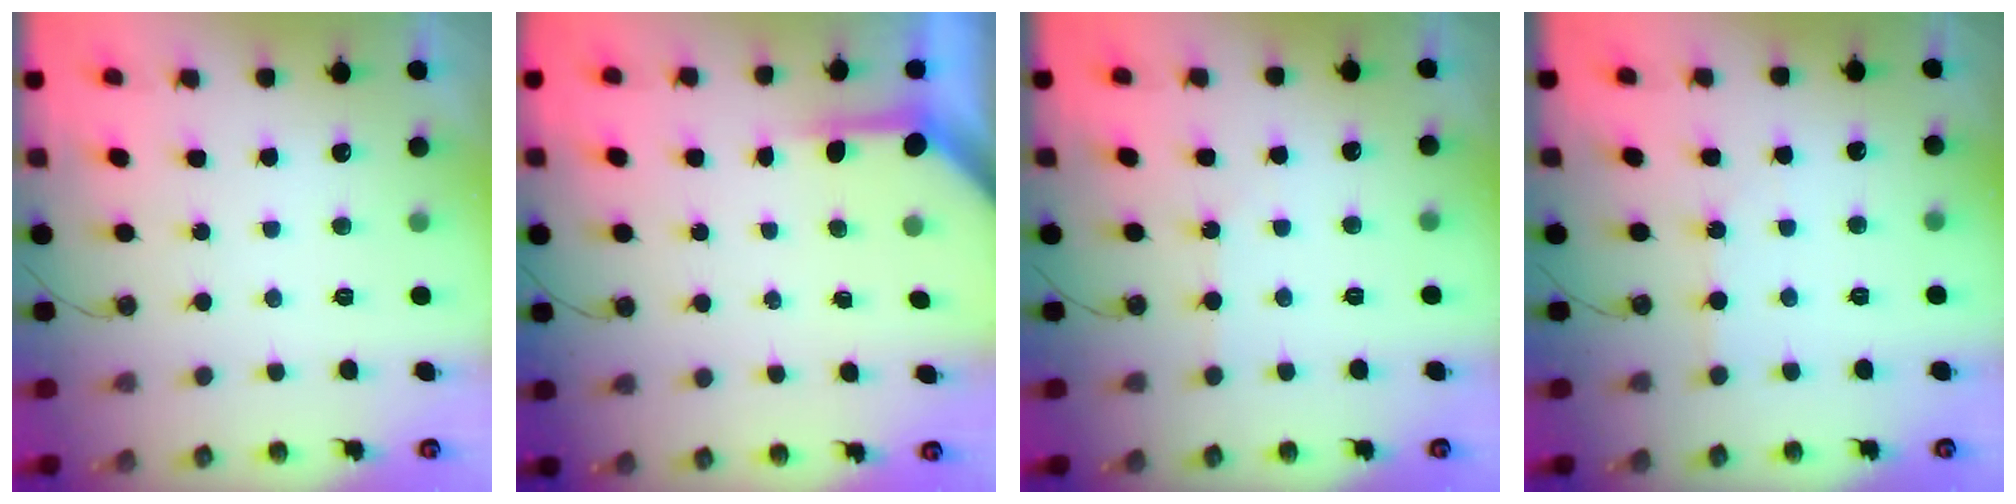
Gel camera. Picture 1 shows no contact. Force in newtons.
{"total": 3.9, "press": 3.8, "slide": 0.3}
{"total": 1.6, "press": 1.5, "slide": 0.3}
{"total": 3.0, "press": 3.0, "slide": 0.5}